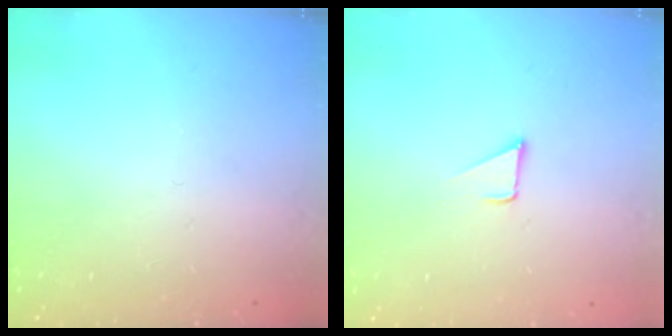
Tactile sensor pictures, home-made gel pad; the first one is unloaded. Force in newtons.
{"total": 2.8, "press": 2.8, "slide": 0.2}